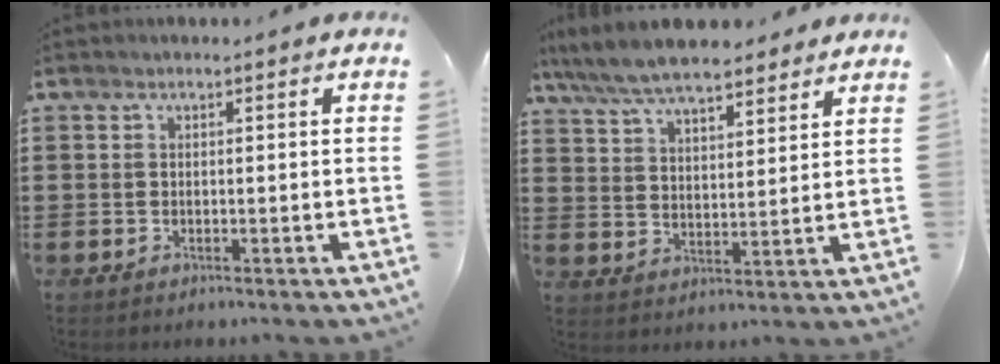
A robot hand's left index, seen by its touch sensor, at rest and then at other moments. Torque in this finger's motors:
{"motor_torque": [2.14, 0.00, 1.05, 0.21]}